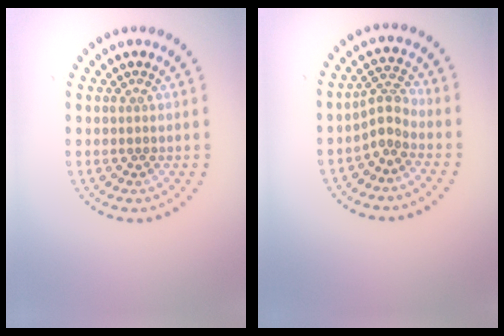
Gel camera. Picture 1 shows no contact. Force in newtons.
{"total": 2.3, "press": 1.5, "slide": 1.7}